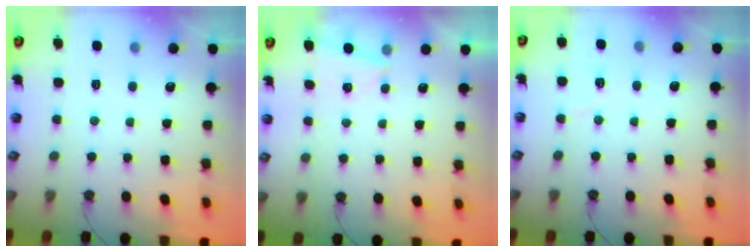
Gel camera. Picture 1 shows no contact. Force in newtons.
{"total": 2.6, "press": 1.5, "slide": 2.1}
{"total": 4.8, "press": 4.7, "slide": 0.9}